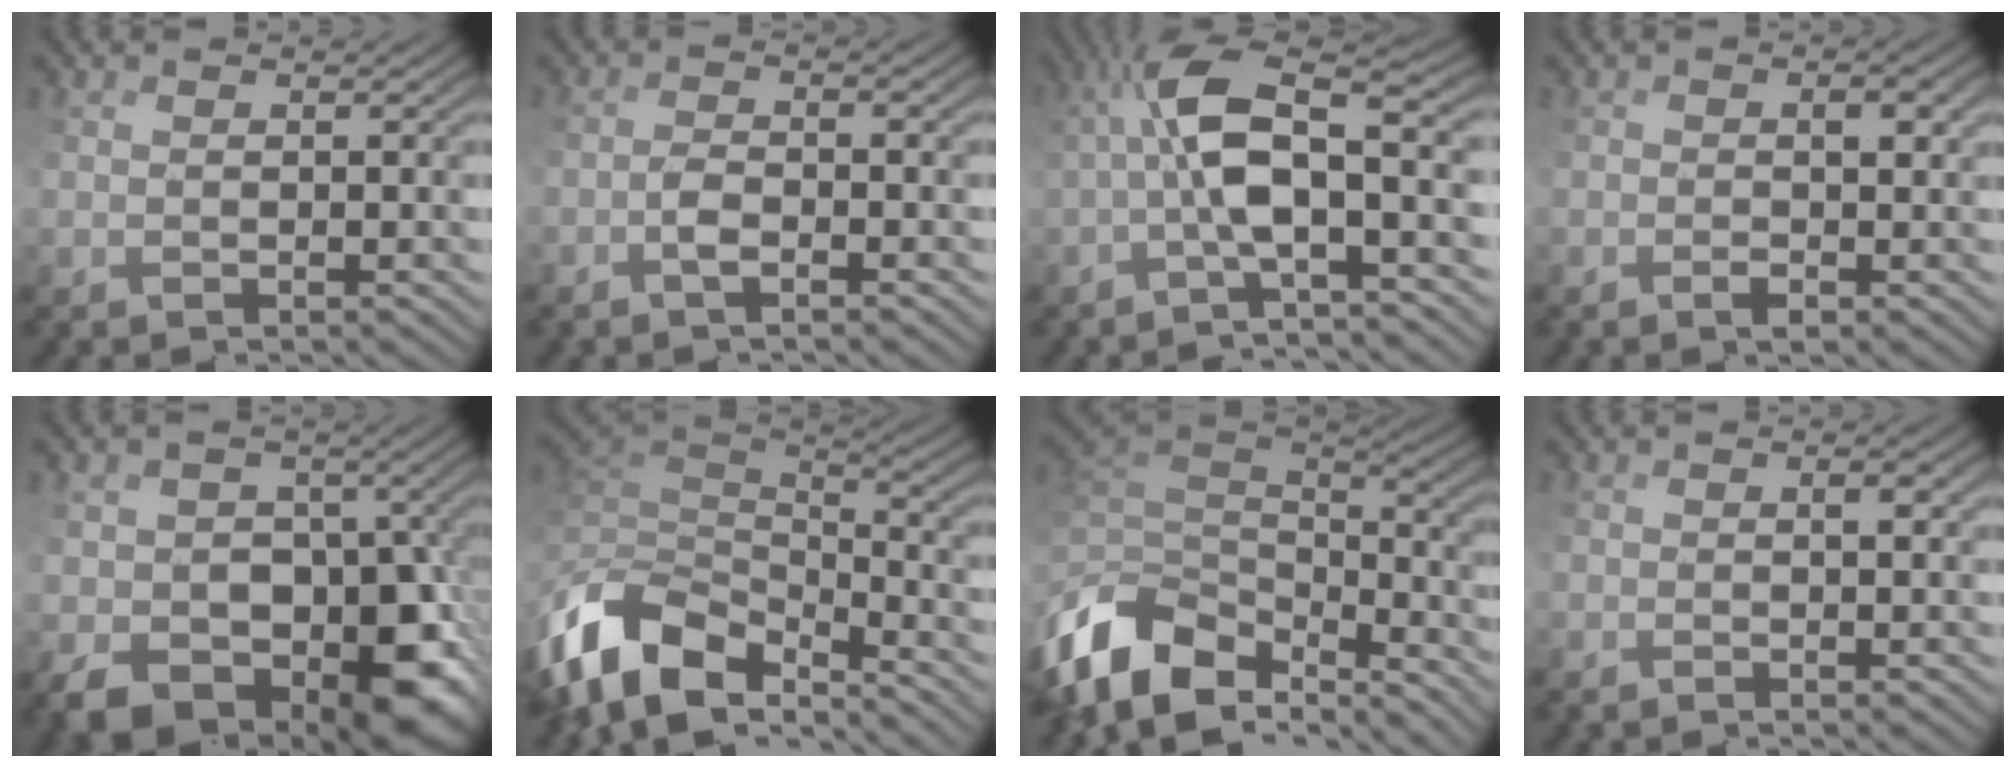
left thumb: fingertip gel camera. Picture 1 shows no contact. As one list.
[{"total": 1.5, "force": [-0.9, -0.4, 1.1], "torque": [-0.019, 0.010, -0.022]}, {"total": 8.4, "force": [-1.1, 1.0, 8.3], "torque": [-0.137, 0.024, -0.029]}, {"total": 2.8, "force": [-0.3, 1.2, 2.5], "torque": [-0.043, 0.007, -0.006]}, {"total": 12.3, "force": [-4.1, 8.7, 7.7], "torque": [-0.124, -0.027, -0.054]}, {"total": 11.0, "force": [-5.0, 6.4, 7.3], "torque": [-0.181, -0.002, -0.080]}, {"total": 11.1, "force": [-4.2, 7.6, 7.0], "torque": [-0.189, -0.011, -0.055]}, {"total": 1.9, "force": [0.2, 0.6, 1.7], "torque": [-0.030, 0.006, 0.001]}]